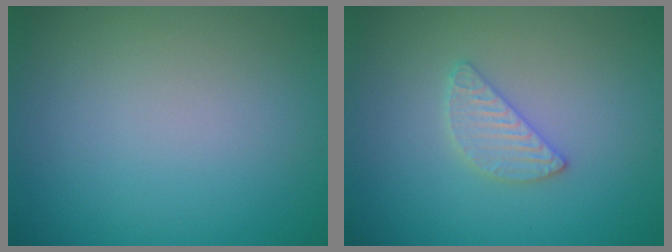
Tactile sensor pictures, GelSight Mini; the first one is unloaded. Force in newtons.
{"total": 2.0, "press": 2.0, "slide": 0.2}